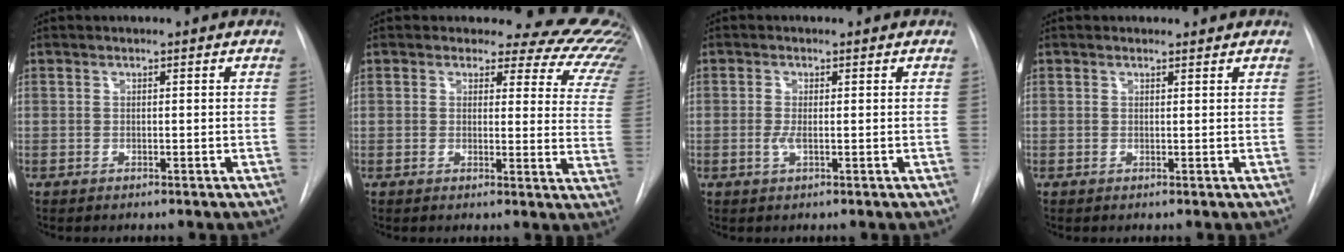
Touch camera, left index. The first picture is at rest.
{"total": 16.3, "force": [15.1, 5.4, 3.2], "torque": [-0.005, -0.092, 0.127]}
{"total": 1.6, "force": [-0.1, 0.5, 1.5], "torque": [-0.036, -0.002, -0.002]}
{"total": 0.8, "force": [0.7, 0.2, -0.1], "torque": [-0.008, -0.002, 0.008]}